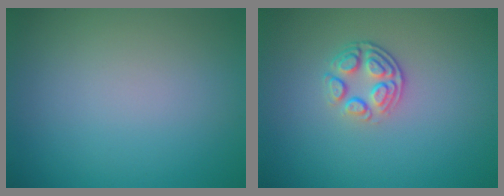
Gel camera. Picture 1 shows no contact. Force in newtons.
{"total": 3.0, "press": 2.3, "slide": 1.9}